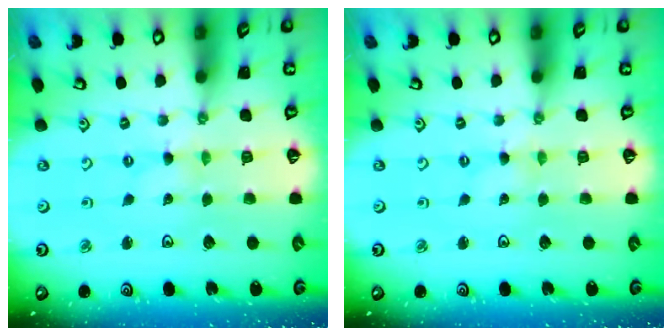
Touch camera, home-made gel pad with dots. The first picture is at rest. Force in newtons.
{"total": 0.0}